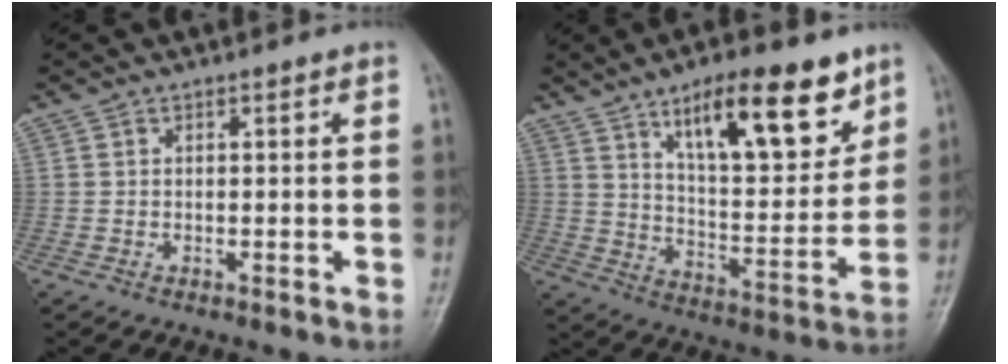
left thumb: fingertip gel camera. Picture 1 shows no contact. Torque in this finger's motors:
{"motor_torque": [2.27, 1.00, 1.65, -1.12, 0.14]}